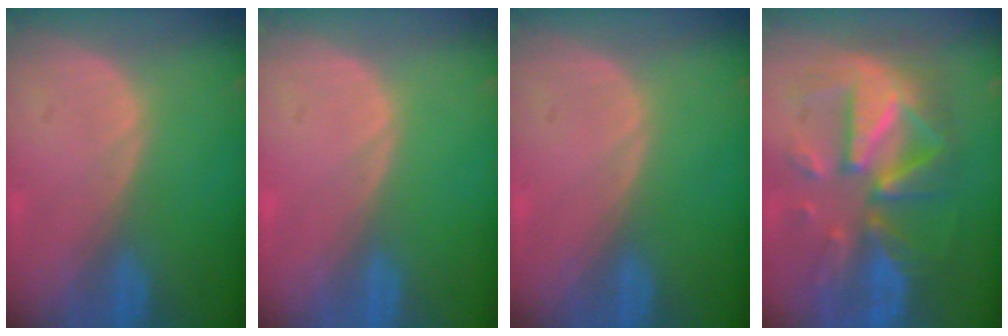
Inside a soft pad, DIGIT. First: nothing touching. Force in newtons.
{"total": 0.0}
{"total": 0.0}
{"total": 12.4, "press": 12.4, "slide": 1.2}